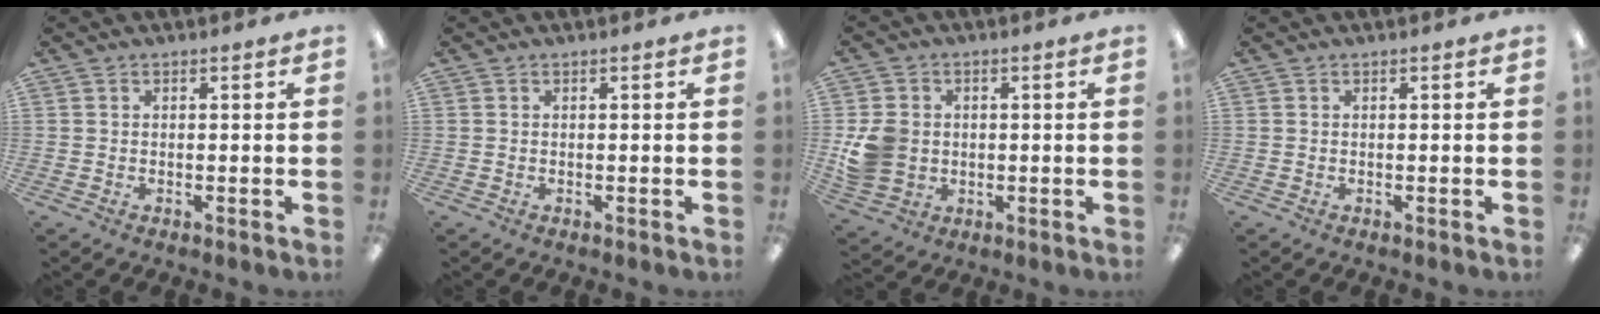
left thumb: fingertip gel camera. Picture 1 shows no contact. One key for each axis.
{"total": 0.0}
{"total": 8.3, "fx": -0.1, "fy": 7.3, "fz": 3.9, "tx": -0.080, "ty": 0.014, "tz": 0.002}
{"total": 0.0}